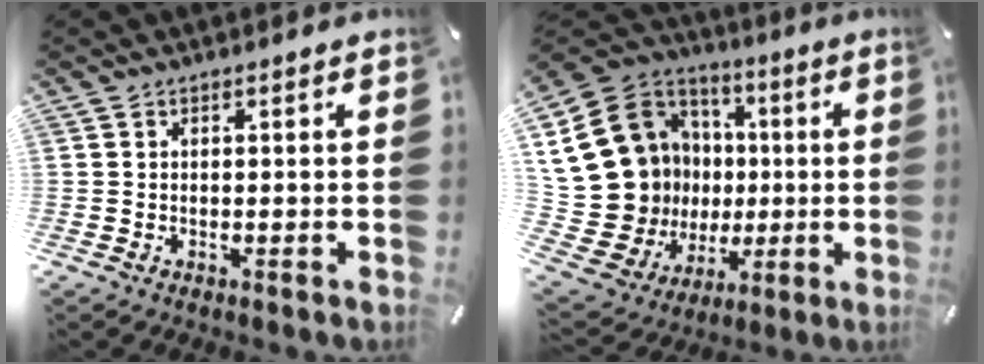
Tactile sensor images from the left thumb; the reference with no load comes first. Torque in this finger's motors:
{"motor_torque": [2.52, 2.49, 1.39, -1.02, 0.42]}